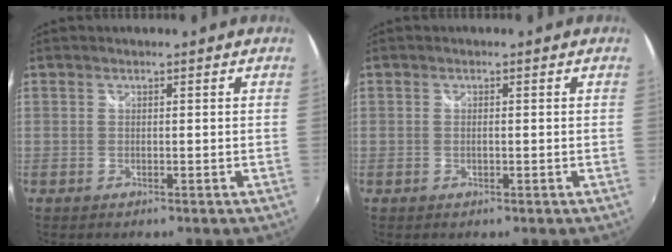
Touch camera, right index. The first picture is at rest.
{"total": 0.6, "force": [-0.1, 0.3, 0.5], "torque": [-0.012, -0.001, -0.003]}